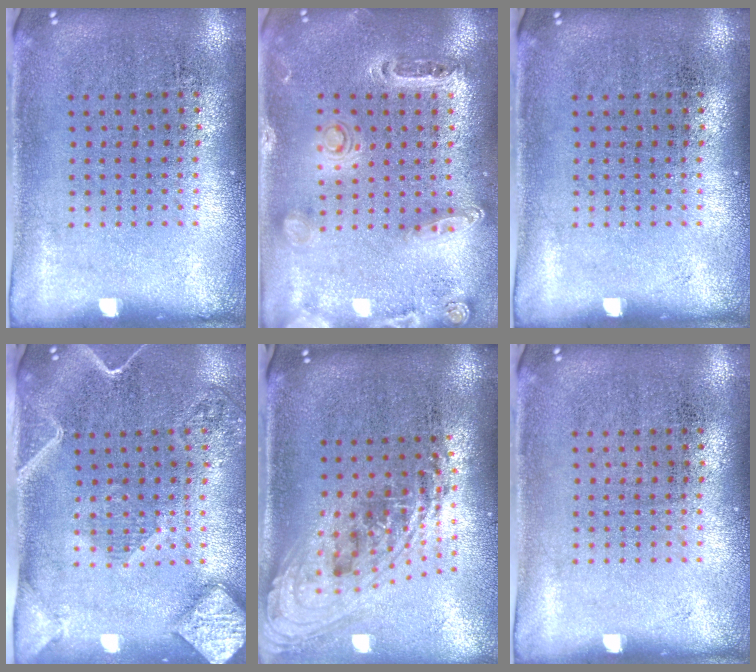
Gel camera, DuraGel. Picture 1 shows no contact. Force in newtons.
{"total": 1.4, "press": 1.4, "slide": 0.3}
{"total": 0.0}
{"total": 2.6, "press": 2.1, "slide": 1.5}
{"total": 2.2, "press": 1.6, "slide": 1.6}
{"total": 0.0}